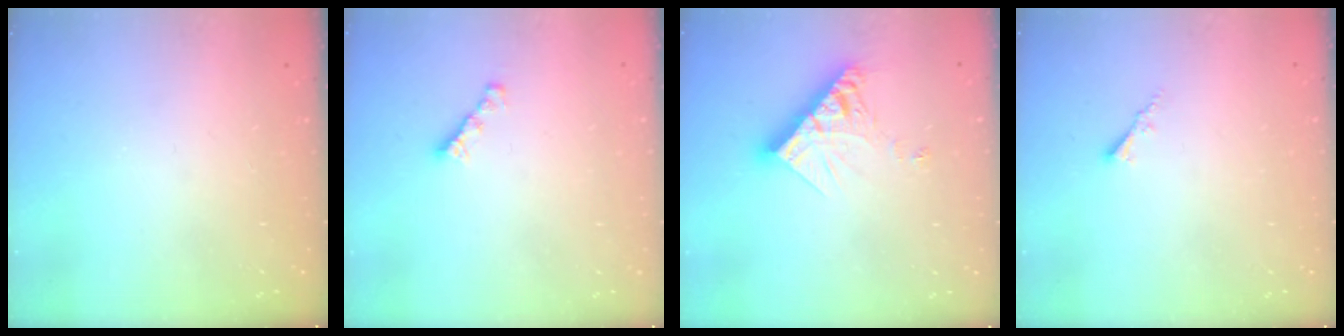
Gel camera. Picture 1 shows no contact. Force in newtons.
{"total": 3.0, "press": 3.0, "slide": 0.1}
{"total": 11.4, "press": 11.3, "slide": 1.2}
{"total": 1.7, "press": 1.6, "slide": 0.5}